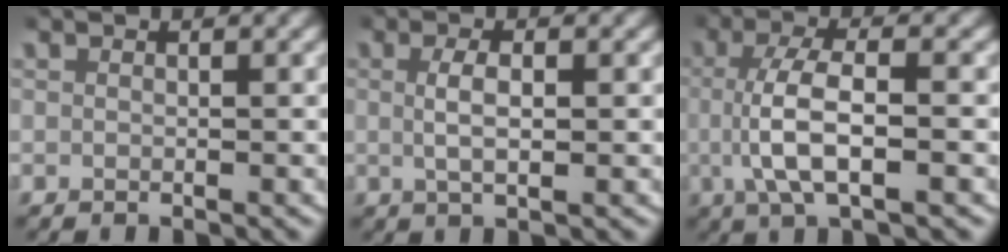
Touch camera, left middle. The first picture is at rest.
{"total": 2.6, "force": [0.3, 0.7, 2.5], "torque": [-0.046, -0.002, 0.007]}
{"total": 5.1, "force": [-0.4, 1.6, 4.8], "torque": [-0.100, -0.001, -0.008]}